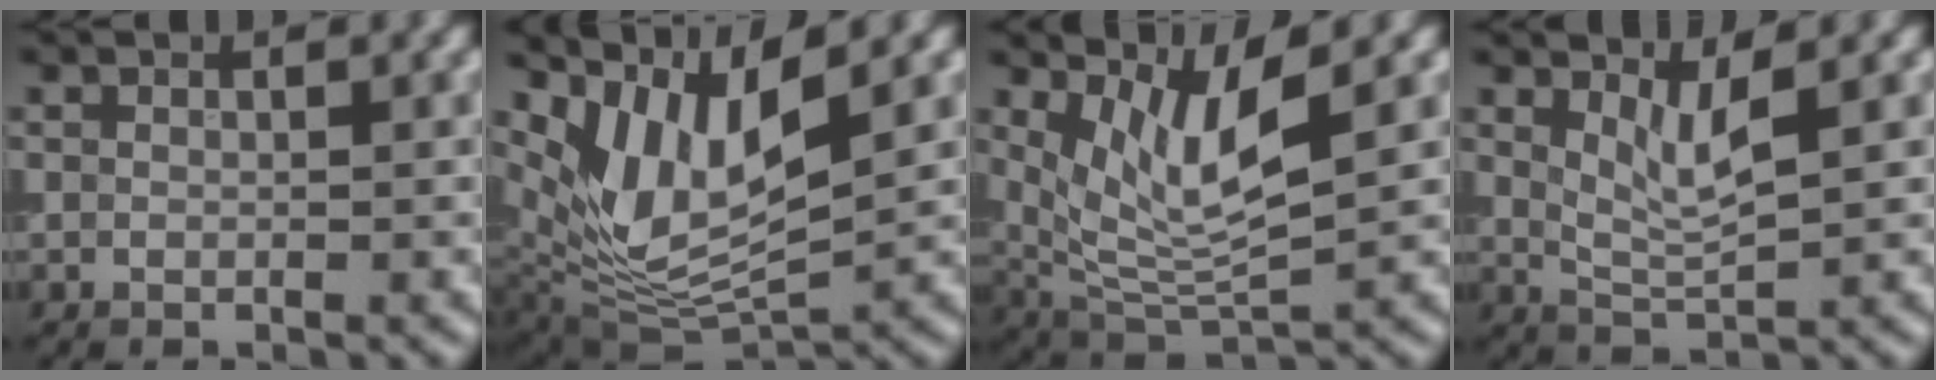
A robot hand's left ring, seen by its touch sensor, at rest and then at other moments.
{"total": 7.9, "force": [3.8, 3.3, 6.1], "torque": [-0.134, -0.009, 0.079]}
{"total": 5.8, "force": [2.4, 1.7, 5.0], "torque": [-0.109, -0.016, 0.056]}
{"total": 2.8, "force": [1.3, 0.7, 2.3], "torque": [-0.049, -0.011, 0.031]}